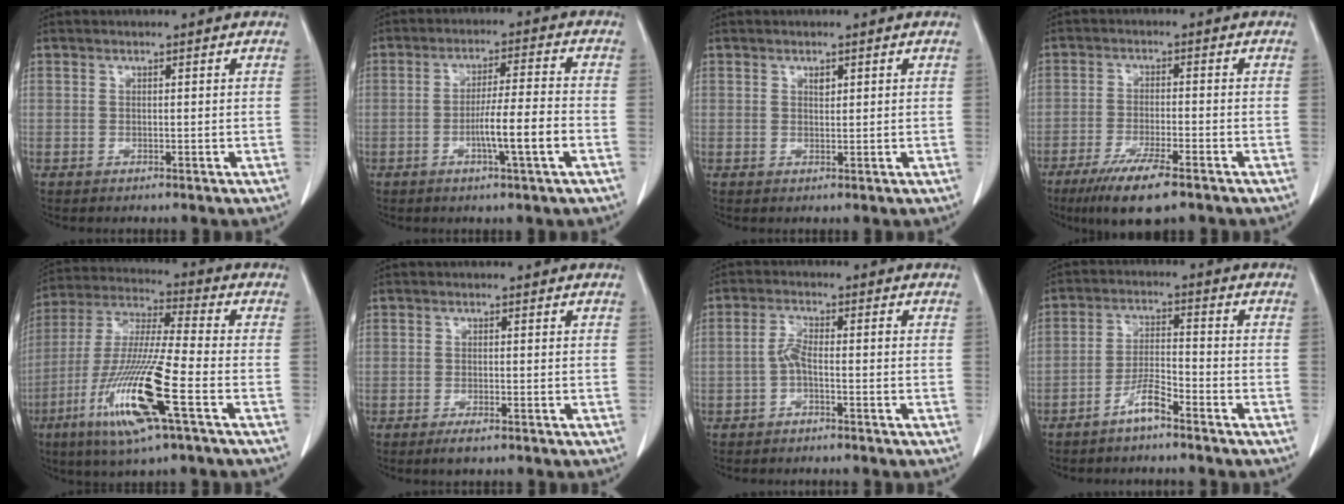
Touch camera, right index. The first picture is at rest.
{"total": 7.5, "force": [-2.5, -0.4, 7.0], "torque": [-0.120, -0.001, -0.041]}
{"total": 0.9, "force": [0.5, 0.4, 0.6], "torque": [-0.010, -0.004, 0.009]}
{"total": 8.8, "force": [-5.9, 1.1, 6.4], "torque": [-0.114, -0.021, -0.096]}
{"total": 16.8, "force": [-6.8, 0.5, 15.4], "torque": [-0.322, -0.025, -0.129]}
{"total": 1.8, "force": [-1.2, 0.3, 1.3], "torque": [-0.023, -0.003, -0.017]}
{"total": 2.6, "force": [-1.0, 0.6, 2.3], "torque": [-0.050, 0.008, -0.019]}
{"total": 4.6, "force": [-3.4, 0.5, 3.0], "torque": [-0.059, 0.005, -0.067]}